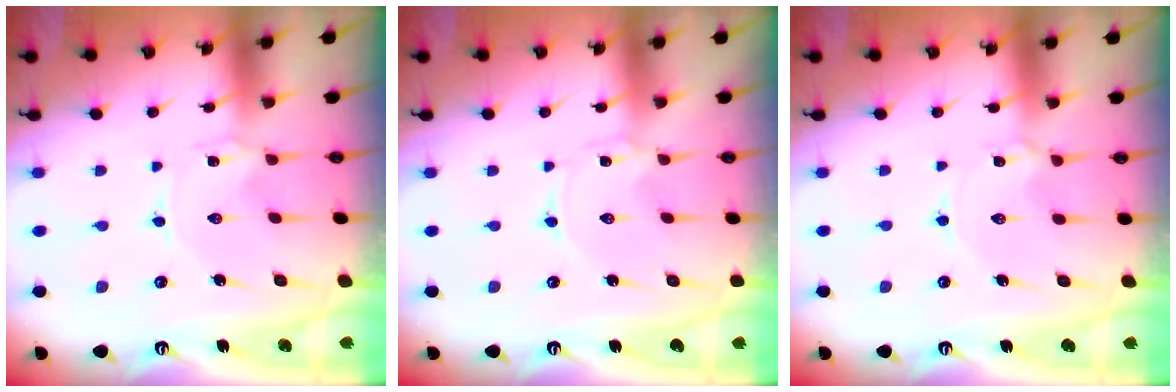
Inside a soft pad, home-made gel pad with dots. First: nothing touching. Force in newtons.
{"total": 0.0}
{"total": 2.2, "press": 2.2, "slide": 0.2}